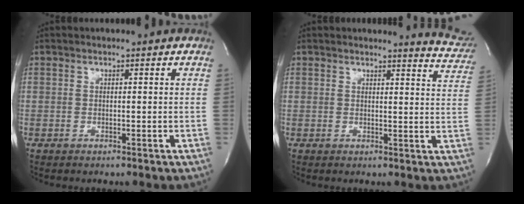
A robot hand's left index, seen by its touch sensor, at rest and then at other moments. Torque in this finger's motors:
{"motor_torque": [0.32, -0.51, 0.08, -0.02]}